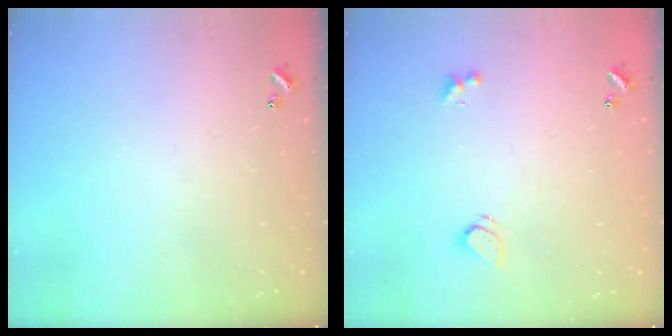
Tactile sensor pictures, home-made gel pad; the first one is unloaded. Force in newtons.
{"total": 1.9, "press": 1.8, "slide": 0.5}